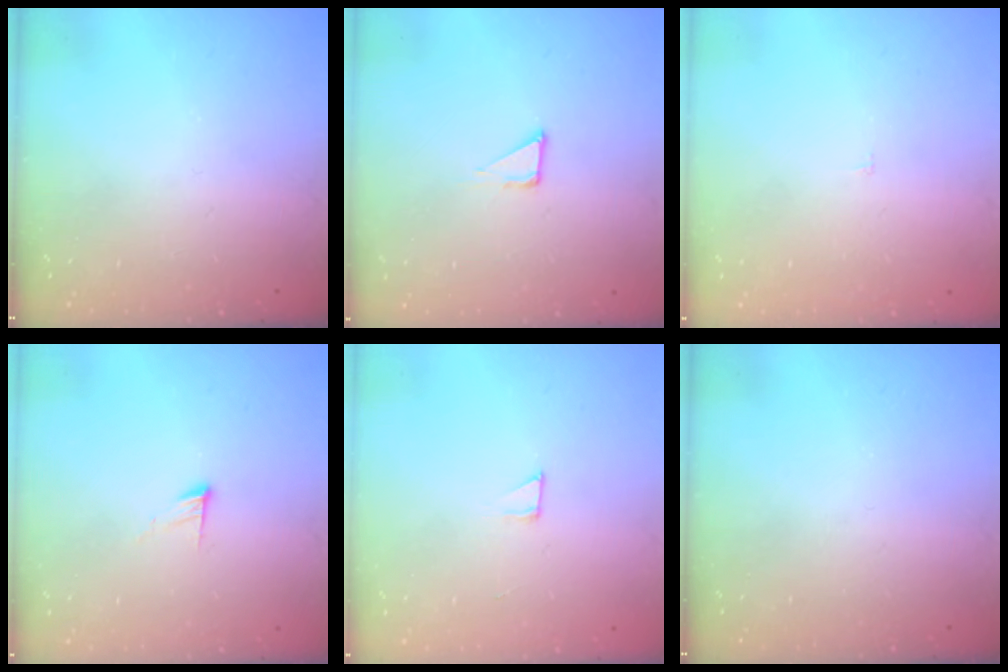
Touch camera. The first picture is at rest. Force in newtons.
{"total": 3.6, "press": 3.6, "slide": 0.2}
{"total": 1.8, "press": 1.8, "slide": 0.1}
{"total": 4.5, "press": 4.5, "slide": 0.4}
{"total": 2.6, "press": 2.6, "slide": 0.1}
{"total": 0.0}